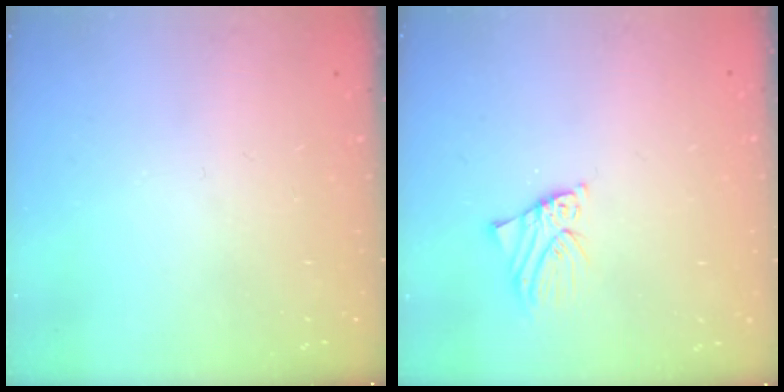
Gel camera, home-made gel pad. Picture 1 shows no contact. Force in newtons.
{"total": 2.4, "press": 2.4, "slide": 0.3}